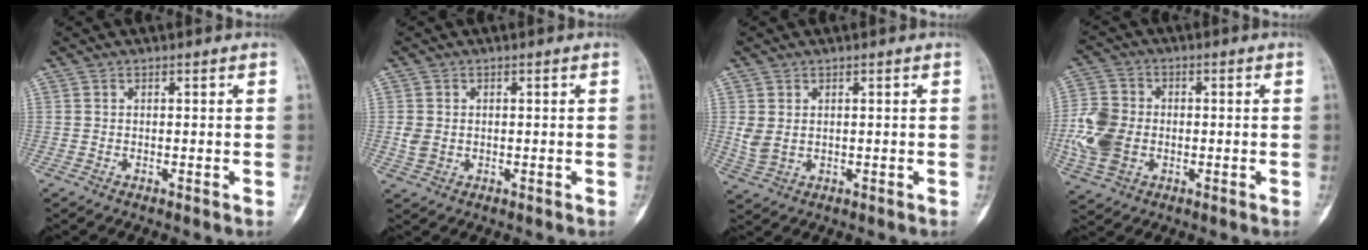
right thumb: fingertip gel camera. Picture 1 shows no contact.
{"total": 2.9, "force": [-0.1, 2.3, 1.7], "torque": [-0.033, 0.003, 0.003]}
{"total": 3.8, "force": [0.7, 2.7, 2.5], "torque": [-0.055, -0.002, 0.024]}
{"total": 10.4, "force": [-1.6, 7.8, 6.6], "torque": [-0.139, 0.006, -0.032]}